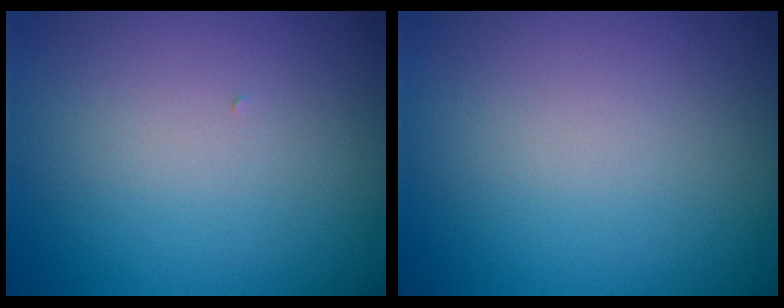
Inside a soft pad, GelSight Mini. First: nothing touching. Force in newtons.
{"total": 0.0}